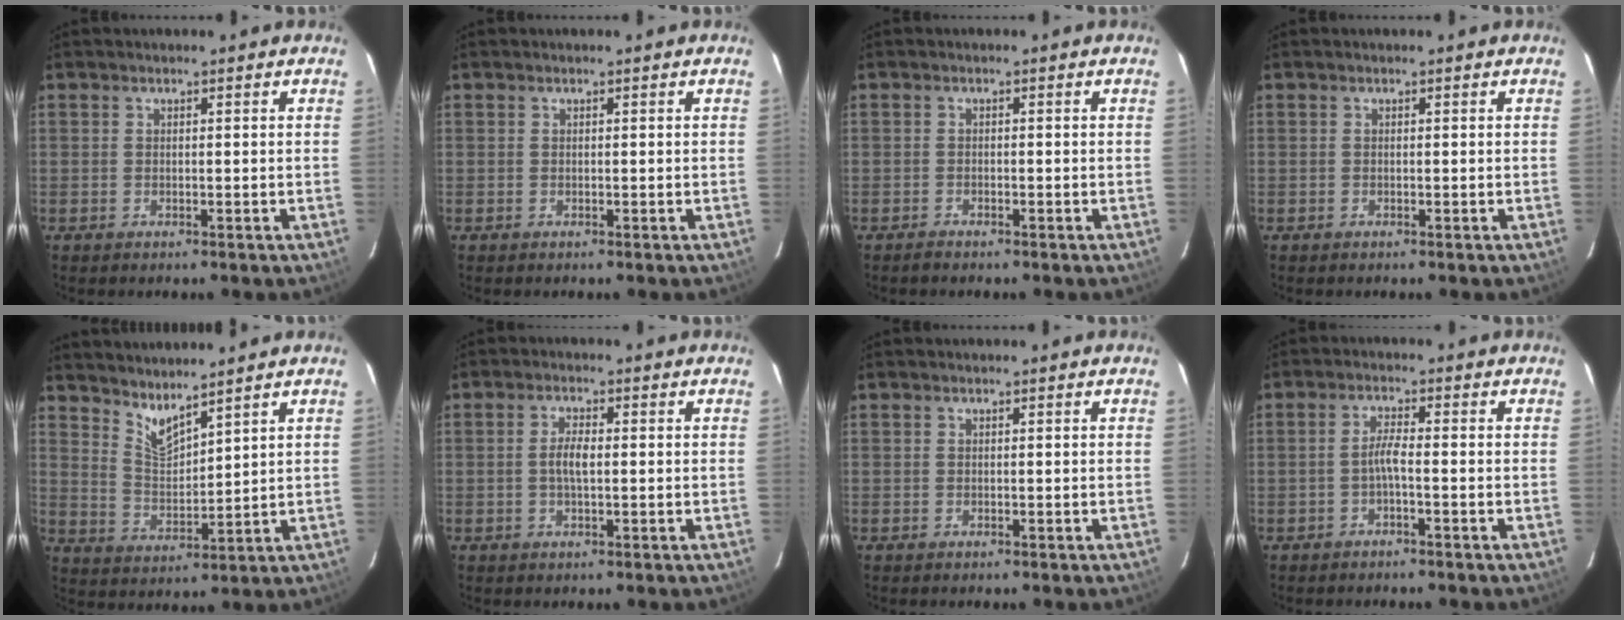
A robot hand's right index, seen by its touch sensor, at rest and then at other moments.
{"total": 0.0}
{"total": 1.3, "force": [-1.2, 0.3, 0.3], "torque": [-0.013, 0.000, -0.021]}
{"total": 0.0}
{"total": 6.1, "force": [5.3, 1.0, 2.9], "torque": [-0.052, -0.010, 0.105]}
{"total": 3.4, "force": [-0.2, 1.8, 2.9], "torque": [-0.055, 0.006, -0.003]}
{"total": 0.0}
{"total": 2.4, "force": [-1.2, 0.0, 2.1], "torque": [-0.043, 0.005, -0.024]}